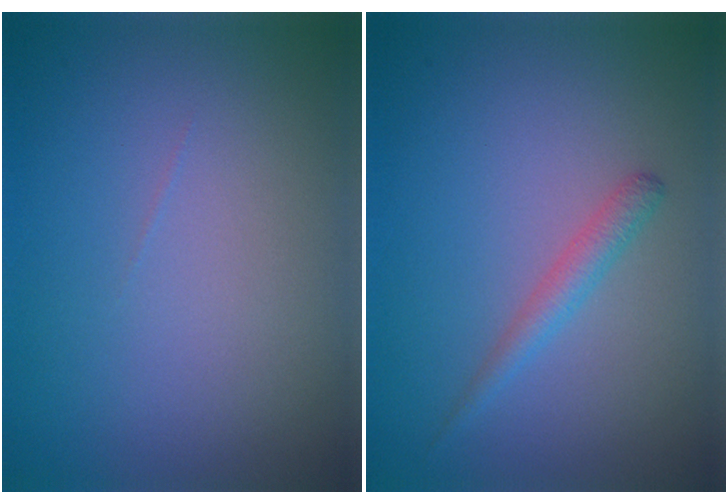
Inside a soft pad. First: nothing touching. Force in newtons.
{"total": 1.6, "press": 1.6, "slide": 0.1}